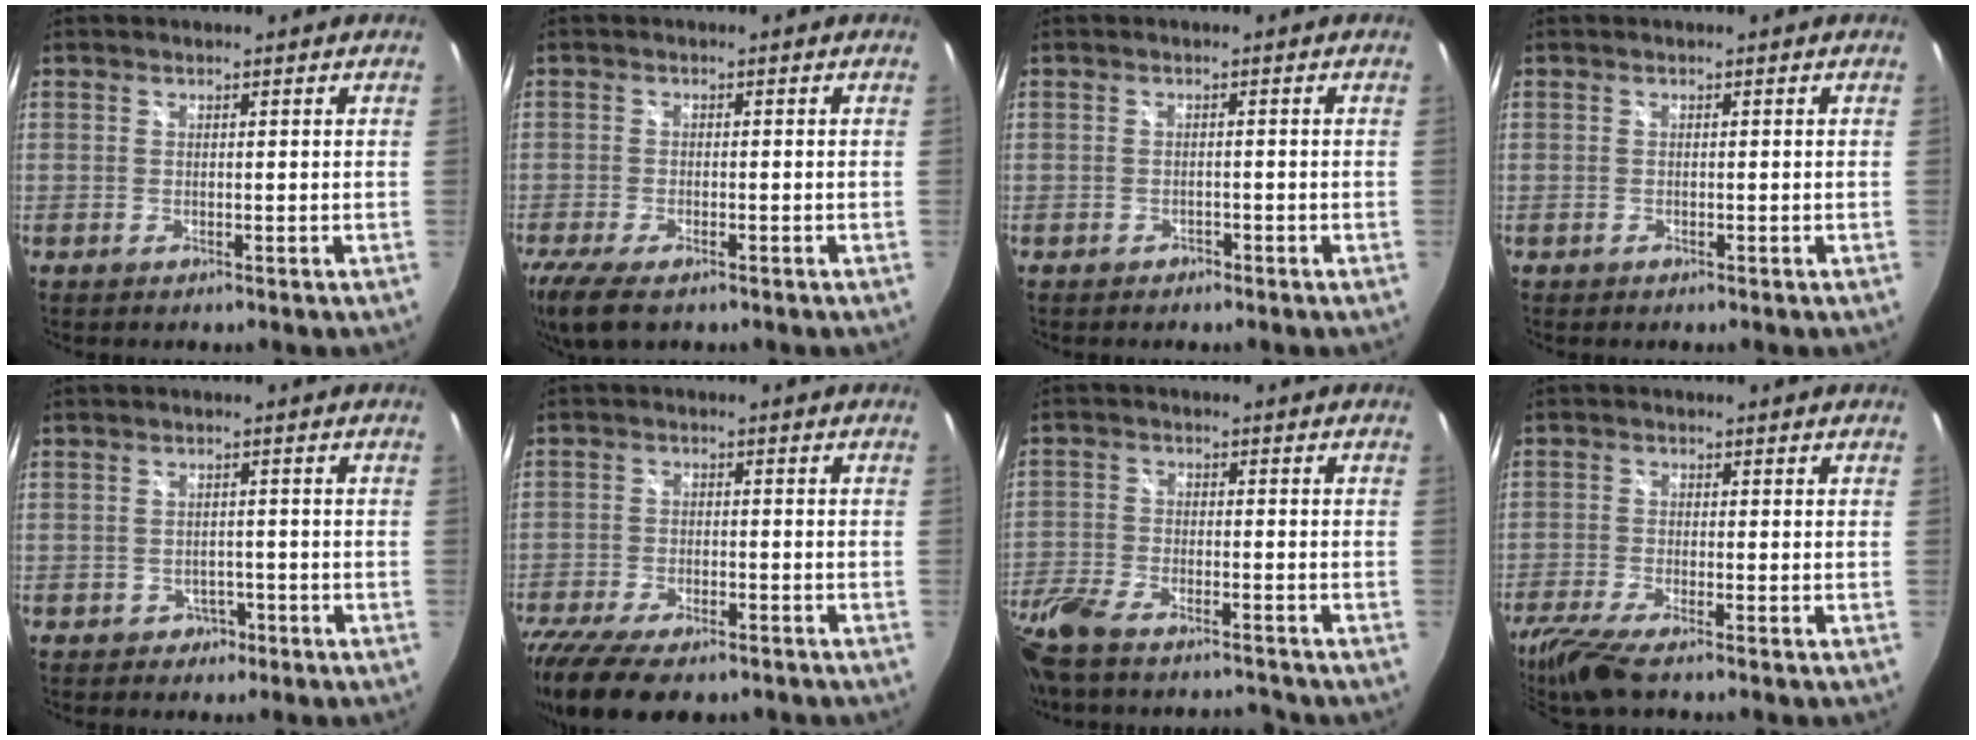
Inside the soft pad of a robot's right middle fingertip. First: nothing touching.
{"total": 8.9, "force": [-6.1, 3.1, 5.7], "torque": [-0.136, -0.041, -0.110]}
{"total": 1.3, "force": [-1.0, 0.8, 0.1], "torque": [-0.005, 0.000, -0.015]}
{"total": 0.0}
{"total": 3.0, "force": [-1.5, 2.5, 0.4], "torque": [-0.014, 0.004, -0.018]}
{"total": 15.6, "force": [-11.8, 5.9, 8.3], "torque": [-0.192, -0.050, -0.190]}
{"total": 14.1, "force": [-11.9, 4.1, 6.3], "torque": [-0.166, -0.025, -0.223]}
{"total": 8.4, "force": [-6.9, 0.6, 4.8], "torque": [-0.120, -0.035, -0.126]}